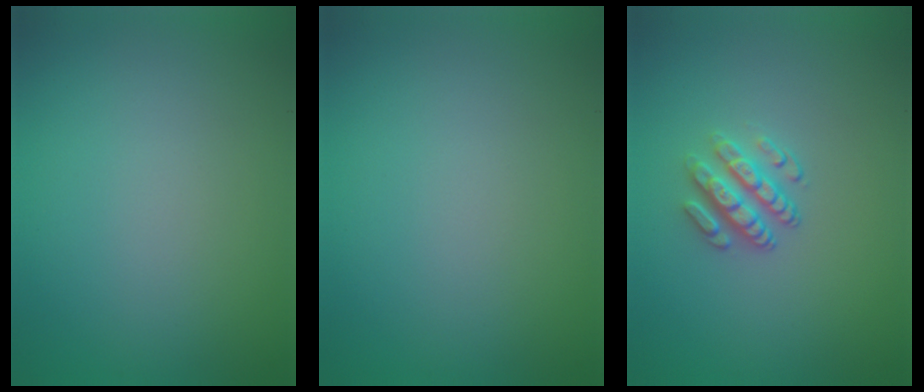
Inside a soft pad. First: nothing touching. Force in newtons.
{"total": 0.0}
{"total": 2.9, "press": 2.5, "slide": 1.4}